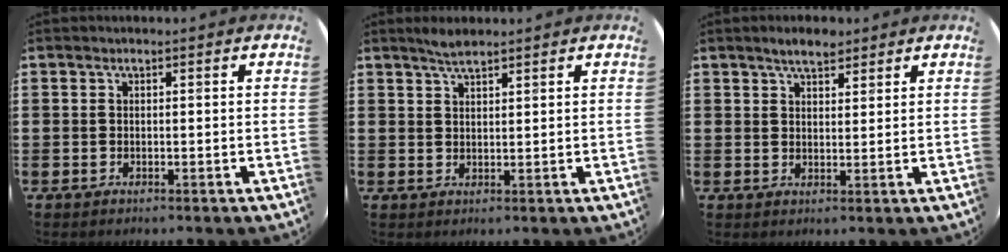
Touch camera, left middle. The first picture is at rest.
{"total": 2.4, "force": [2.1, 0.3, 1.0], "torque": [-0.022, 0.002, 0.039]}
{"total": 3.3, "force": [2.8, 1.2, 1.4], "torque": [-0.023, 0.000, 0.049]}